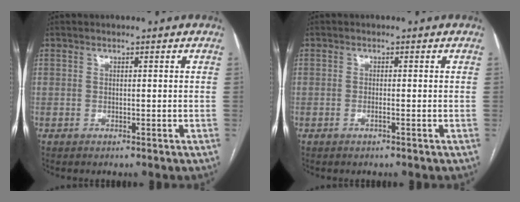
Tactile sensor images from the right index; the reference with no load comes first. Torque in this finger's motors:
{"motor_torque": [-0.11, 0.03, 0.00, 0.00]}